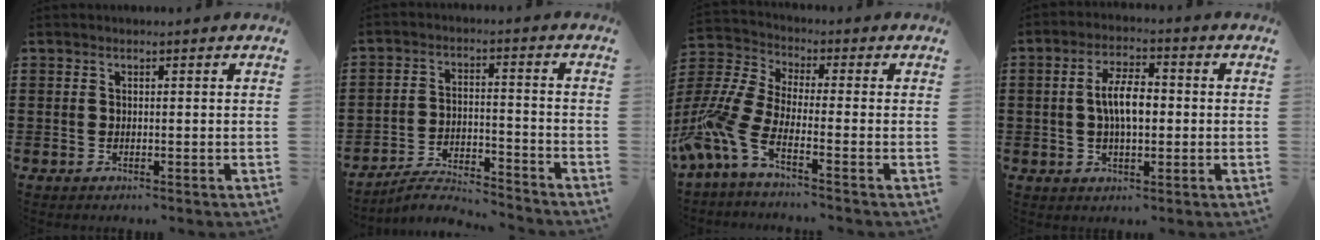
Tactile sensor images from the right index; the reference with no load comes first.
{"total": 4.8, "force": [-4.6, 0.1, 1.1], "torque": [-0.029, -0.002, -0.094]}
{"total": 7.0, "force": [-4.0, 2.9, 4.9], "torque": [-0.164, -0.023, -0.091]}
{"total": 6.2, "force": [-0.1, 2.4, 5.7], "torque": [-0.113, 0.003, -0.004]}